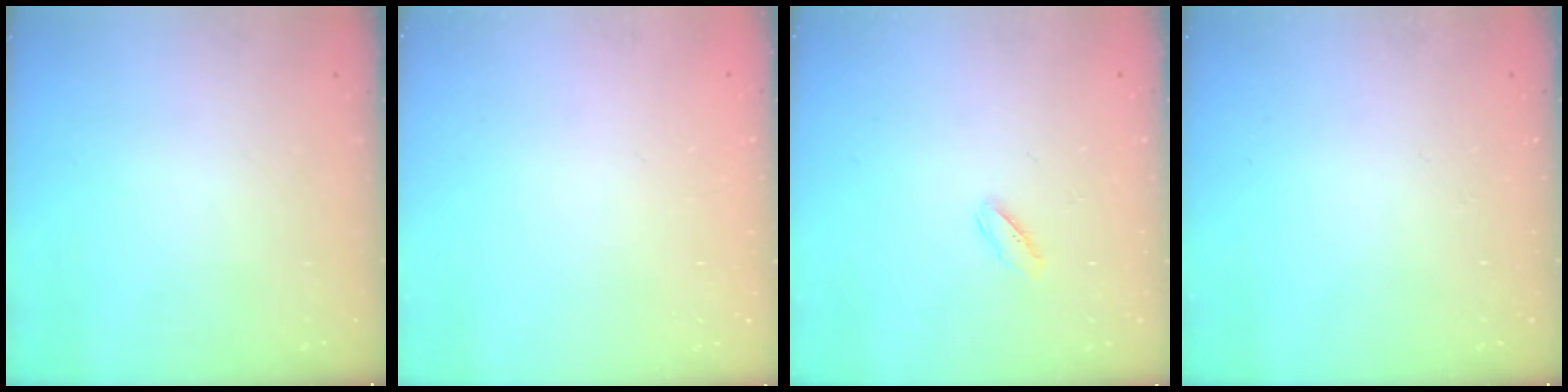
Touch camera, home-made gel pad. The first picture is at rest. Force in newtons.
{"total": 2.0, "press": 2.0, "slide": 0.1}
{"total": 2.1, "press": 2.0, "slide": 0.7}
{"total": 0.0}